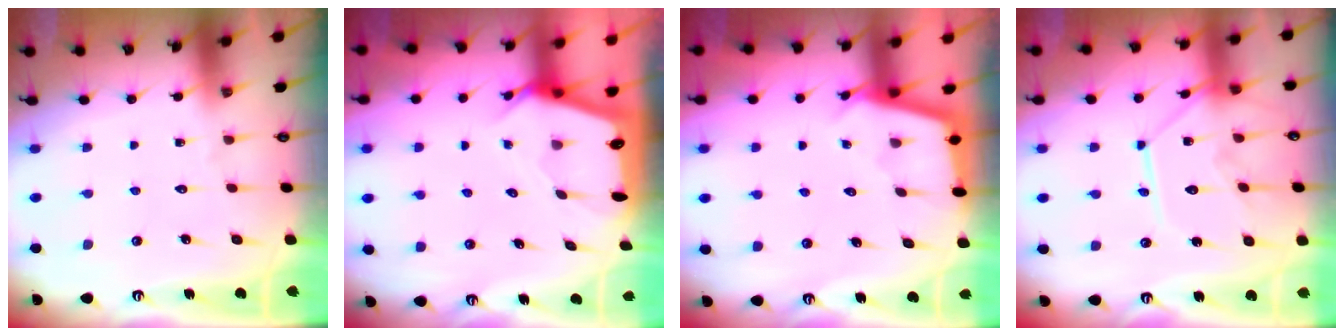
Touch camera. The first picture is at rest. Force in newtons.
{"total": 2.9, "press": 2.9, "slide": 0.2}
{"total": 2.9, "press": 2.9, "slide": 0.3}
{"total": 13.1, "press": 13.0, "slide": 0.8}